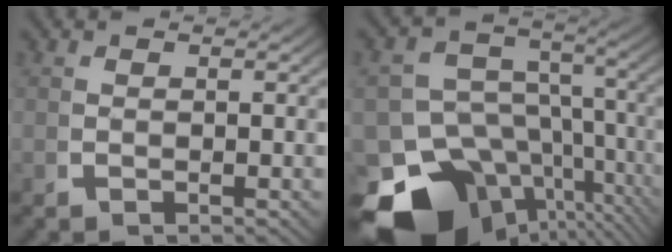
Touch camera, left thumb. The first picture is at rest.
{"total": 19.5, "force": [-7.7, 13.9, 11.4], "torque": [-0.203, -0.093, -0.090]}